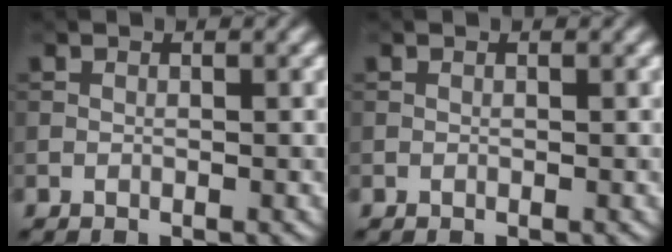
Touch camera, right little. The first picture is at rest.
{"total": 0.0}